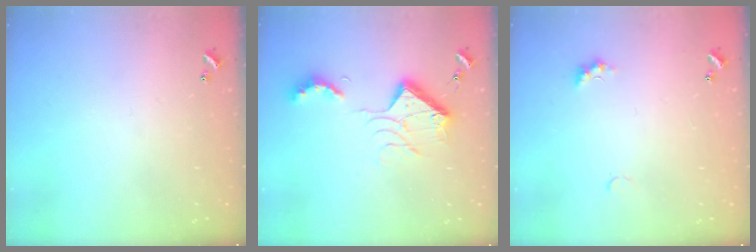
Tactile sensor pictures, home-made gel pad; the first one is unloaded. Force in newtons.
{"total": 13.7, "press": 13.6, "slide": 1.5}
{"total": 2.3, "press": 2.2, "slide": 0.7}